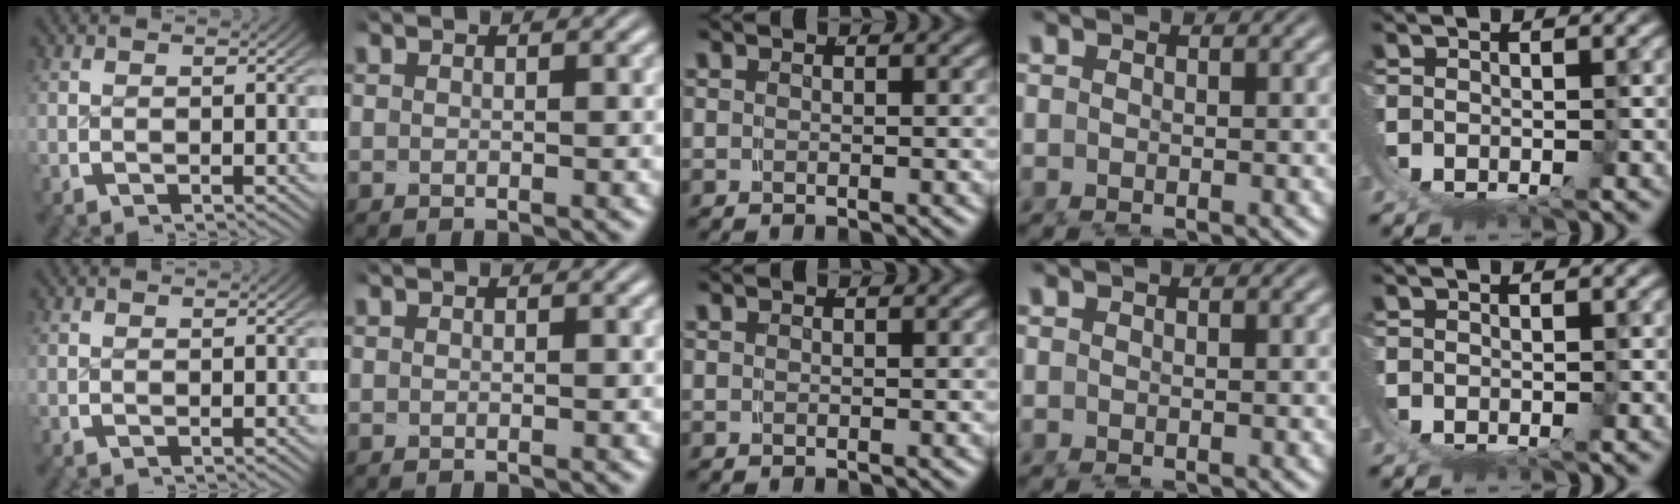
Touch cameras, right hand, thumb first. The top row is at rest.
{}